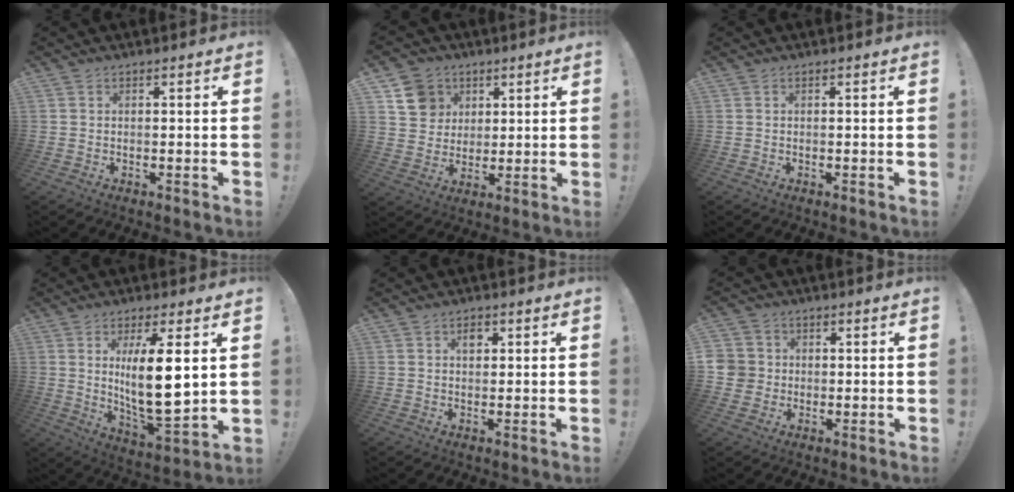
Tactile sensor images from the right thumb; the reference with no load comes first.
{"total": 10.8, "force": [4.9, 9.2, 2.6], "torque": [-0.030, -0.025, 0.100]}
{"total": 0.0}
{"total": 15.0, "force": [3.4, 4.2, 14.0], "torque": [-0.247, -0.034, 0.042]}
{"total": 2.2, "force": [0.7, 1.7, 1.3], "torque": [0.003, -0.007, 0.005]}
{"total": 5.3, "force": [-0.3, 5.1, 1.3], "torque": [-0.034, 0.004, -0.007]}